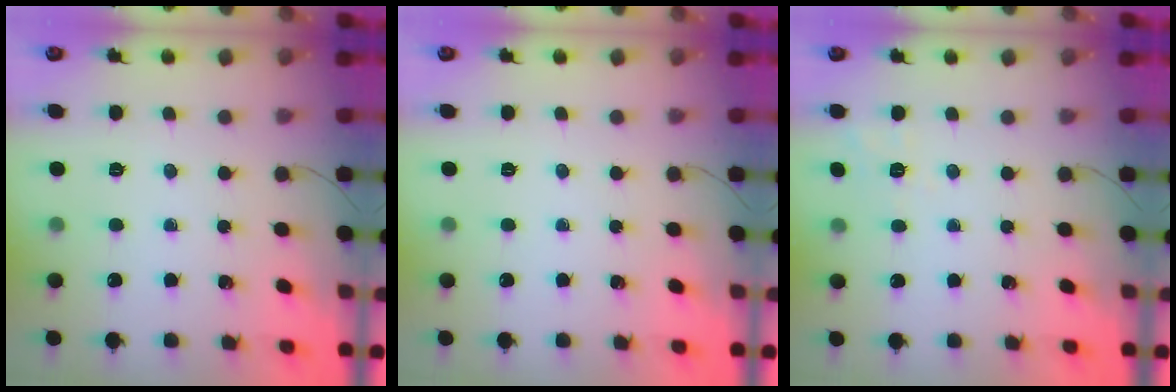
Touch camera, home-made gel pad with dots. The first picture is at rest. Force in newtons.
{"total": 0.0}
{"total": 3.5, "press": 2.9, "slide": 2.1}